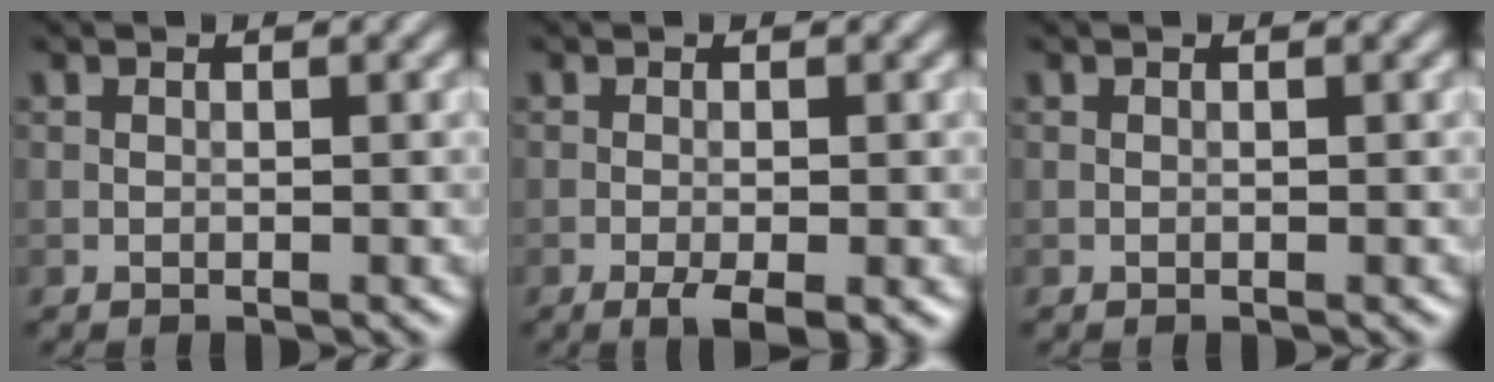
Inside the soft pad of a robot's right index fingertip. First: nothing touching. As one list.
[{"total": 2.9, "force": [-1.4, 0.6, 2.4], "torque": [-0.044, -0.005, -0.026]}, {"total": 0.0}]